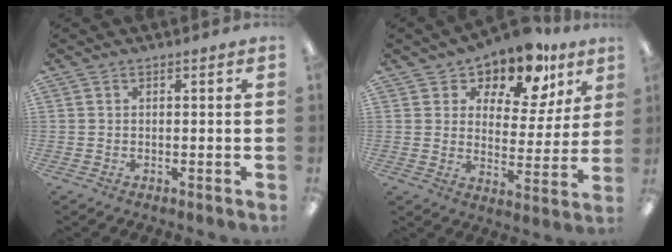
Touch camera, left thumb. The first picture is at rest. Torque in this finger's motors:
{"motor_torque": [0.02, 0.47, 0.21, -0.30, 0.00]}